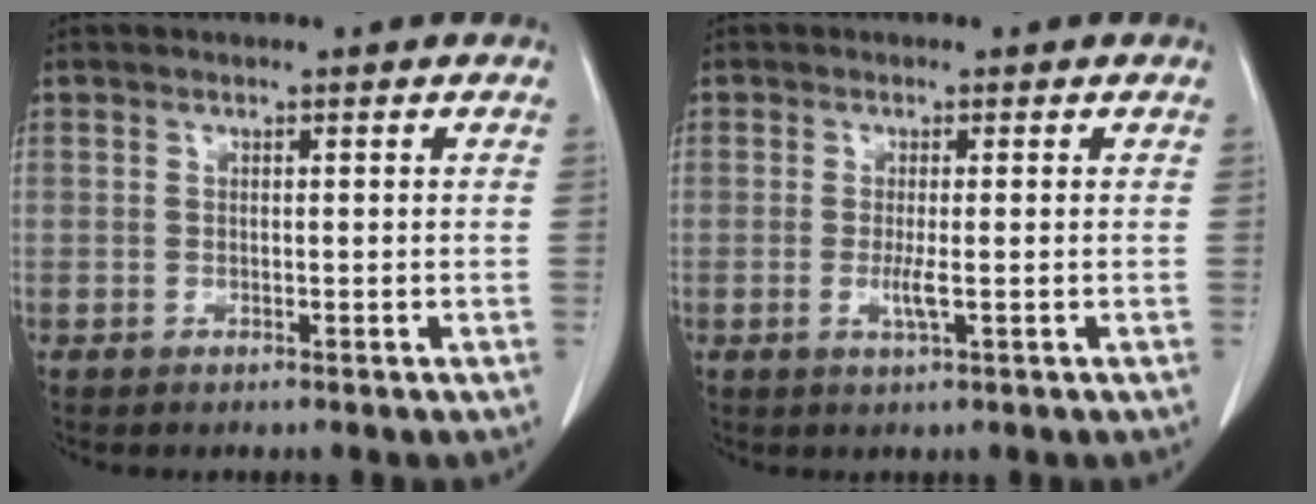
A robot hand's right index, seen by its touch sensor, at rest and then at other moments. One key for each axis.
{"total": 2.3, "fx": -0.6, "fy": 0.0, "fz": 2.2, "tx": -0.048, "ty": -0.005, "tz": -0.011}